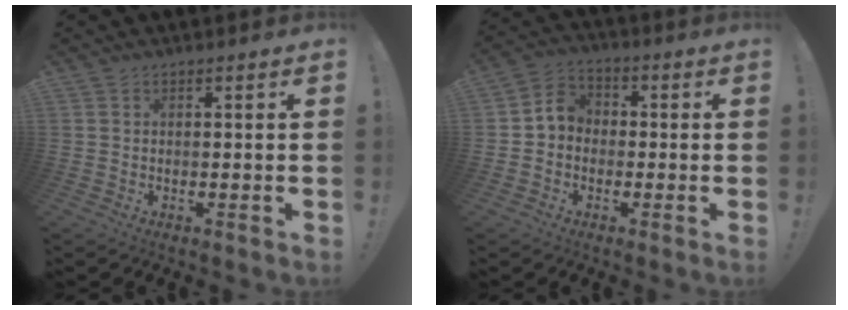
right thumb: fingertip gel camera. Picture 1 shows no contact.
{"total": 6.2, "force": [-1.1, 5.5, 2.8], "torque": [-0.047, 0.026, -0.016]}